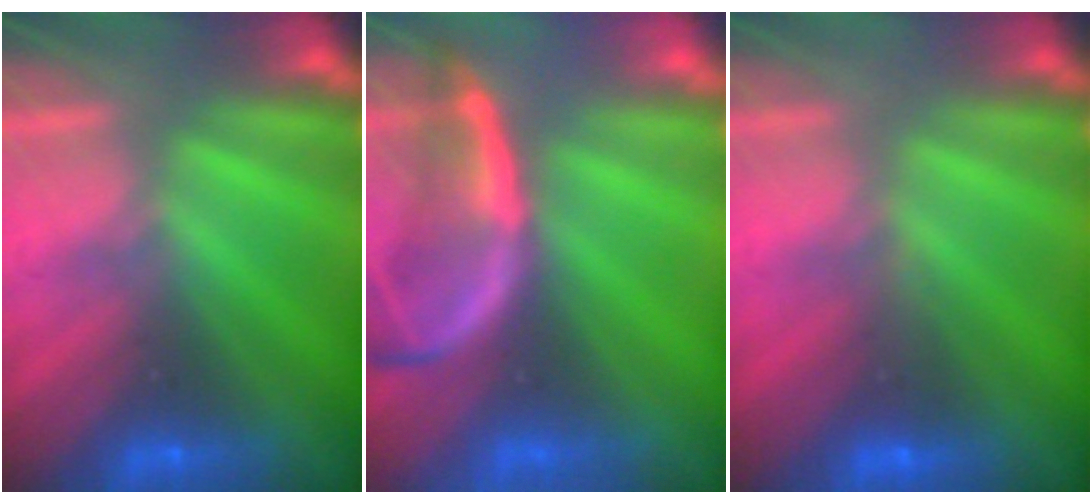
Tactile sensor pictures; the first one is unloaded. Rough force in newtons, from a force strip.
{"total": 2.1}
{"total": 2.9}